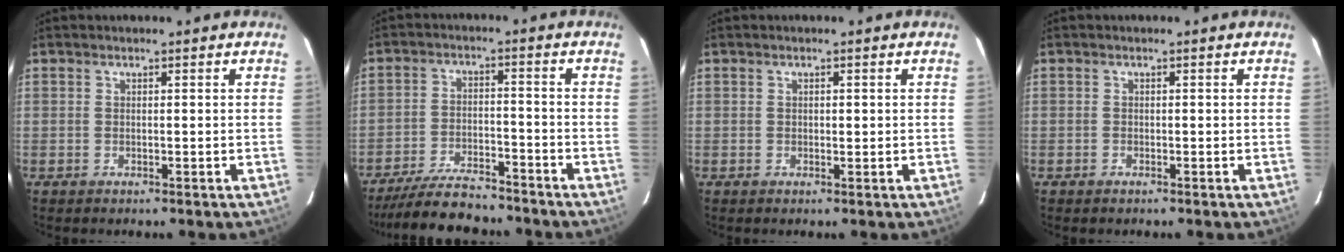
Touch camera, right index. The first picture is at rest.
{"total": 10.2, "force": [-9.3, 2.3, 3.5], "torque": [-0.063, -0.006, -0.159]}
{"total": 0.8, "force": [0.1, 0.4, 0.7], "torque": [-0.011, 0.000, 0.003]}
{"total": 0.5, "force": [-0.4, 0.2, 0.2], "torque": [-0.007, -0.001, -0.006]}